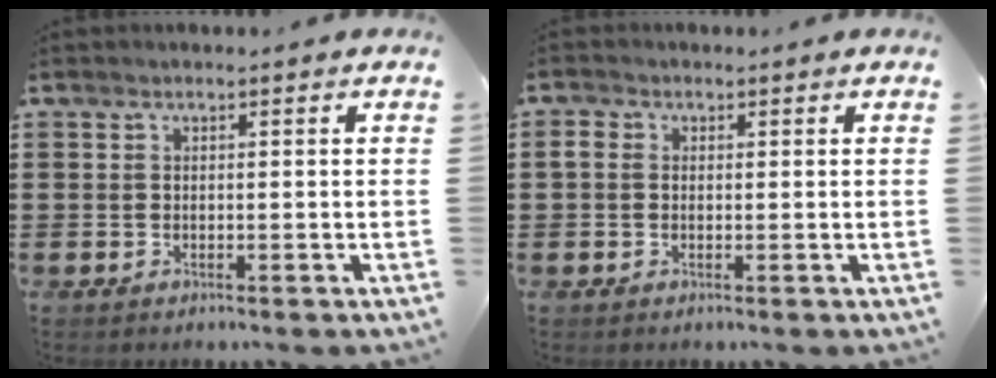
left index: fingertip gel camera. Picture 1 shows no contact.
{"total": 1.7, "force": [0.0, 1.4, 1.1], "torque": [-0.031, 0.003, -0.003]}